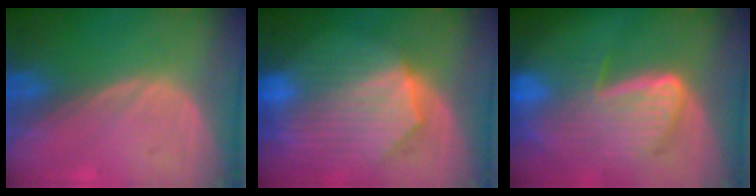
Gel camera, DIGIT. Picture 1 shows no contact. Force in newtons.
{"total": 10.3, "press": 9.0, "slide": 5.1}
{"total": 9.1, "press": 8.0, "slide": 4.5}